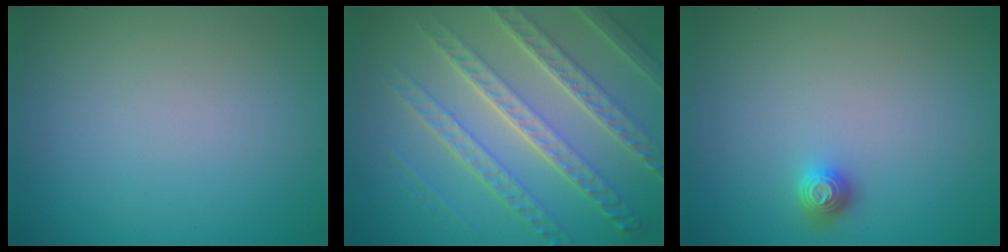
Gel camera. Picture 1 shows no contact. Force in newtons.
{"total": 7.9, "press": 5.5, "slide": 5.6}
{"total": 1.4, "press": 1.2, "slide": 0.5}